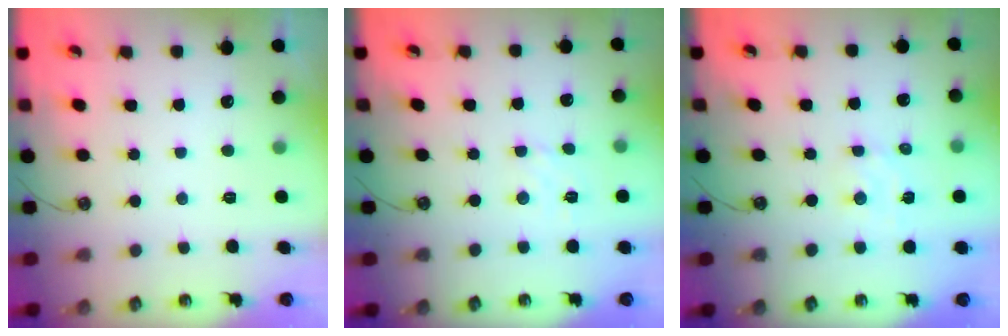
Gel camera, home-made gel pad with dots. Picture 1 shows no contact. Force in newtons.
{"total": 2.1, "press": 2.1, "slide": 0.5}
{"total": 2.4, "press": 2.3, "slide": 0.6}